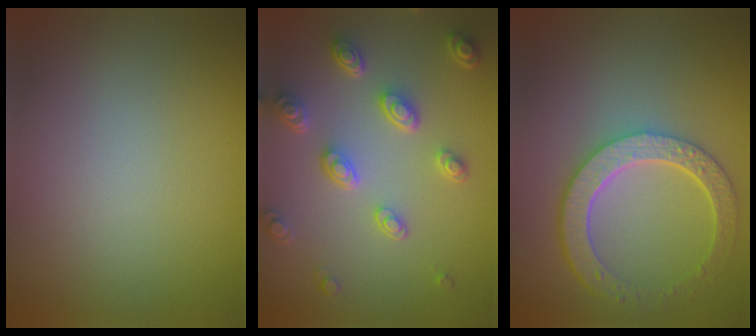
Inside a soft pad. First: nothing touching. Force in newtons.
{"total": 4.7, "press": 3.5, "slide": 3.2}
{"total": 5.9, "press": 4.5, "slide": 3.8}